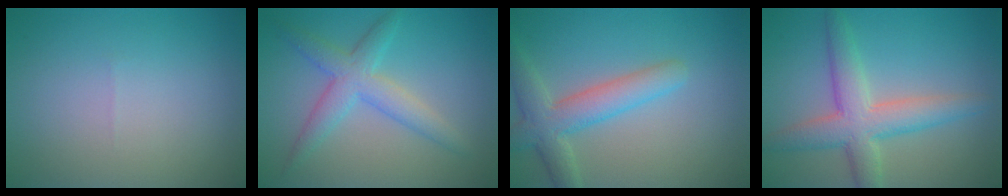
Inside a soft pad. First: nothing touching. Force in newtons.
{"total": 3.9, "press": 3.9, "slide": 0.0}
{"total": 4.4, "press": 4.4, "slide": 0.4}
{"total": 5.3, "press": 5.3, "slide": 0.3}